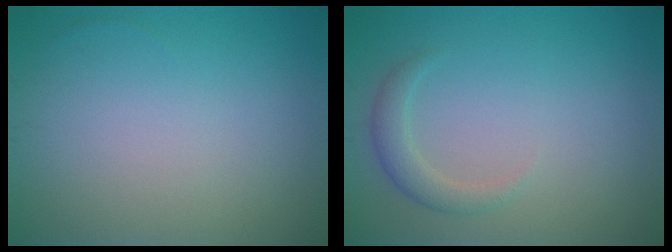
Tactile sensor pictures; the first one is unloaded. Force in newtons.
{"total": 1.8, "press": 1.8, "slide": 0.2}